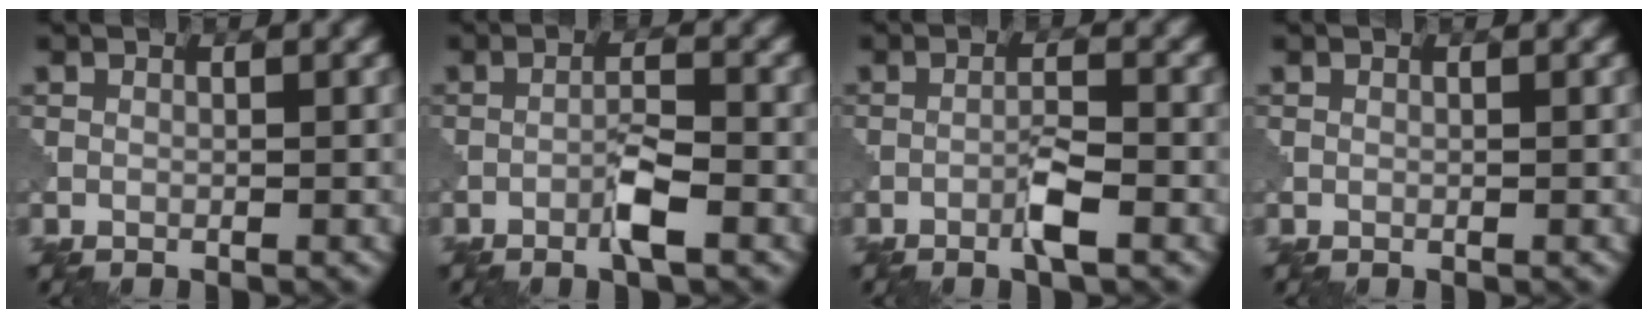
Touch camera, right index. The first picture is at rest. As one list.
[{"total": 3.0, "force": [-1.6, 0.4, 2.5], "torque": [-0.045, 0.007, -0.032]}, {"total": 2.7, "force": [-1.4, 0.2, 2.2], "torque": [-0.041, 0.007, -0.029]}, {"total": 0.0}]